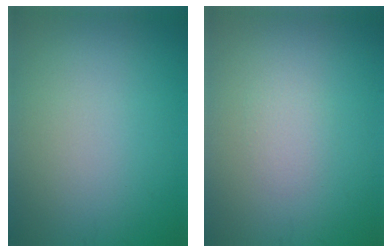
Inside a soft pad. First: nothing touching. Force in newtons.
{"total": 1.1, "press": 1.1, "slide": 0.1}